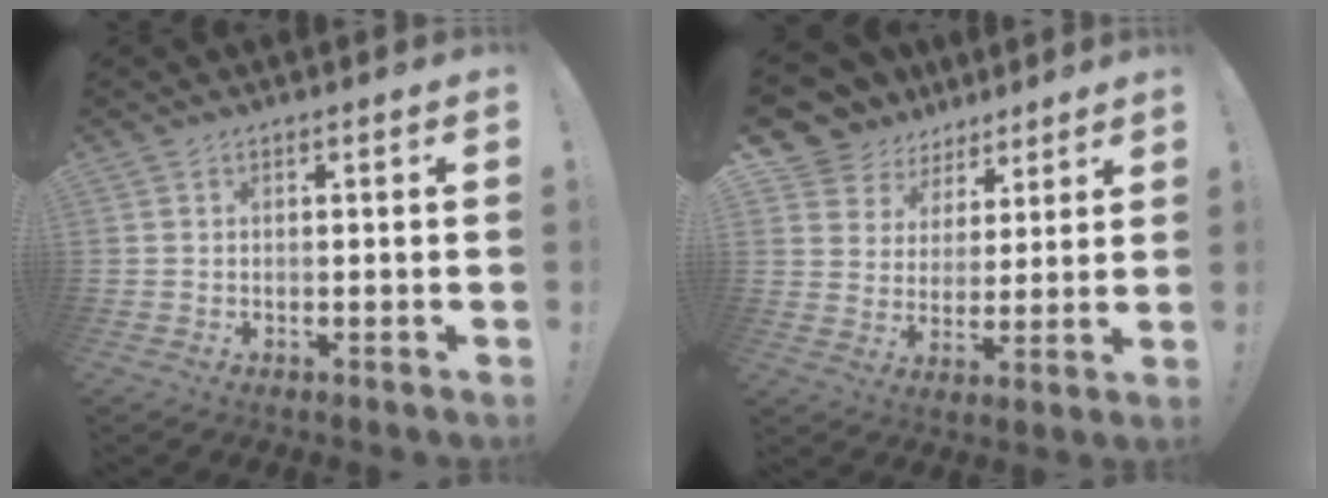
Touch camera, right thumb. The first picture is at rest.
{"total": 9.1, "force": [5.9, 6.9, 1.3], "torque": [-0.031, -0.048, 0.121]}